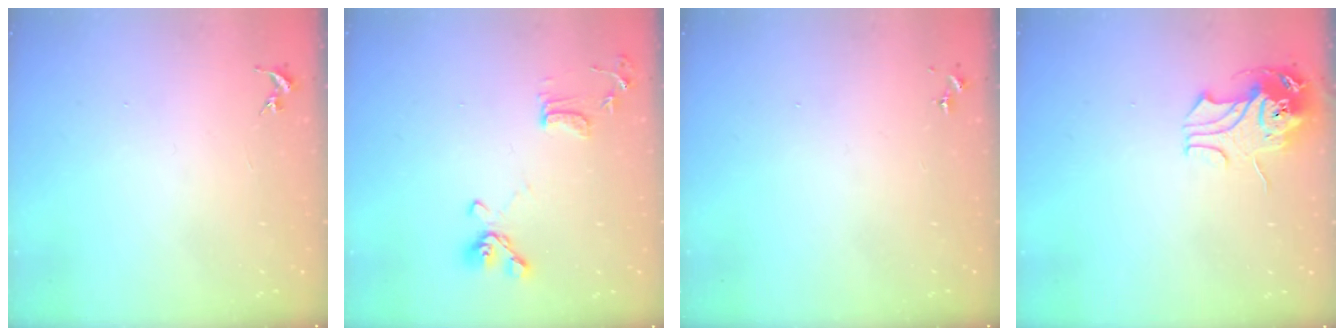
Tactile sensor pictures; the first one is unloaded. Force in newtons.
{"total": 11.2, "press": 11.0, "slide": 2.0}
{"total": 0.0}
{"total": 11.0, "press": 10.9, "slide": 1.5}